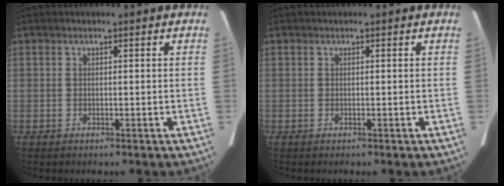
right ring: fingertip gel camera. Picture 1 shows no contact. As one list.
[{"total": 0.0}]